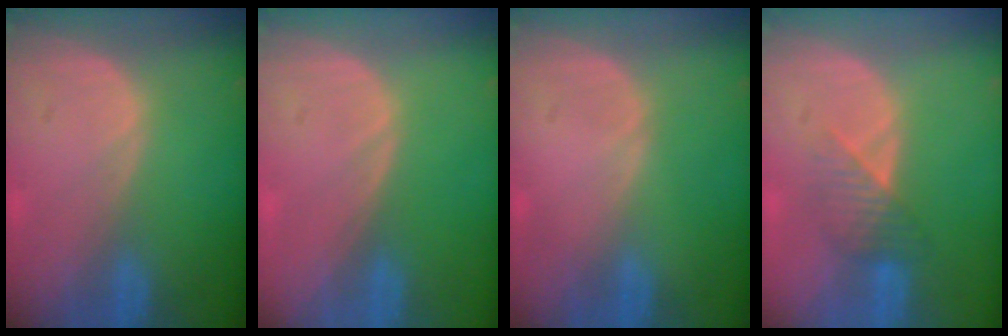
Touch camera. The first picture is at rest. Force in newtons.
{"total": 0.0}
{"total": 0.0}
{"total": 3.8, "press": 3.4, "slide": 1.5}